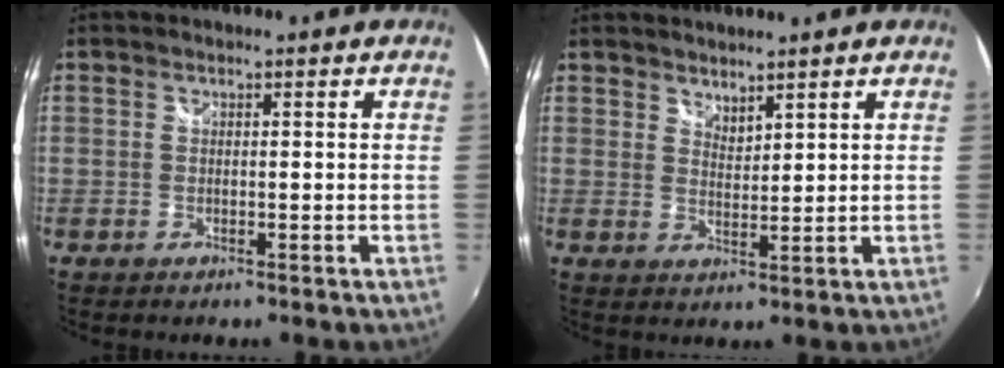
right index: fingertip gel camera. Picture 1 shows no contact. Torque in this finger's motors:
{"motor_torque": [-0.11, 0.09, -0.02, 0.00]}